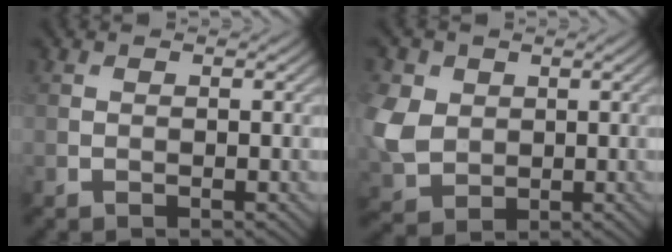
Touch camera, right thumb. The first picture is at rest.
{"total": 7.3, "force": [1.1, 6.0, 4.0], "torque": [-0.135, 0.005, 0.019]}